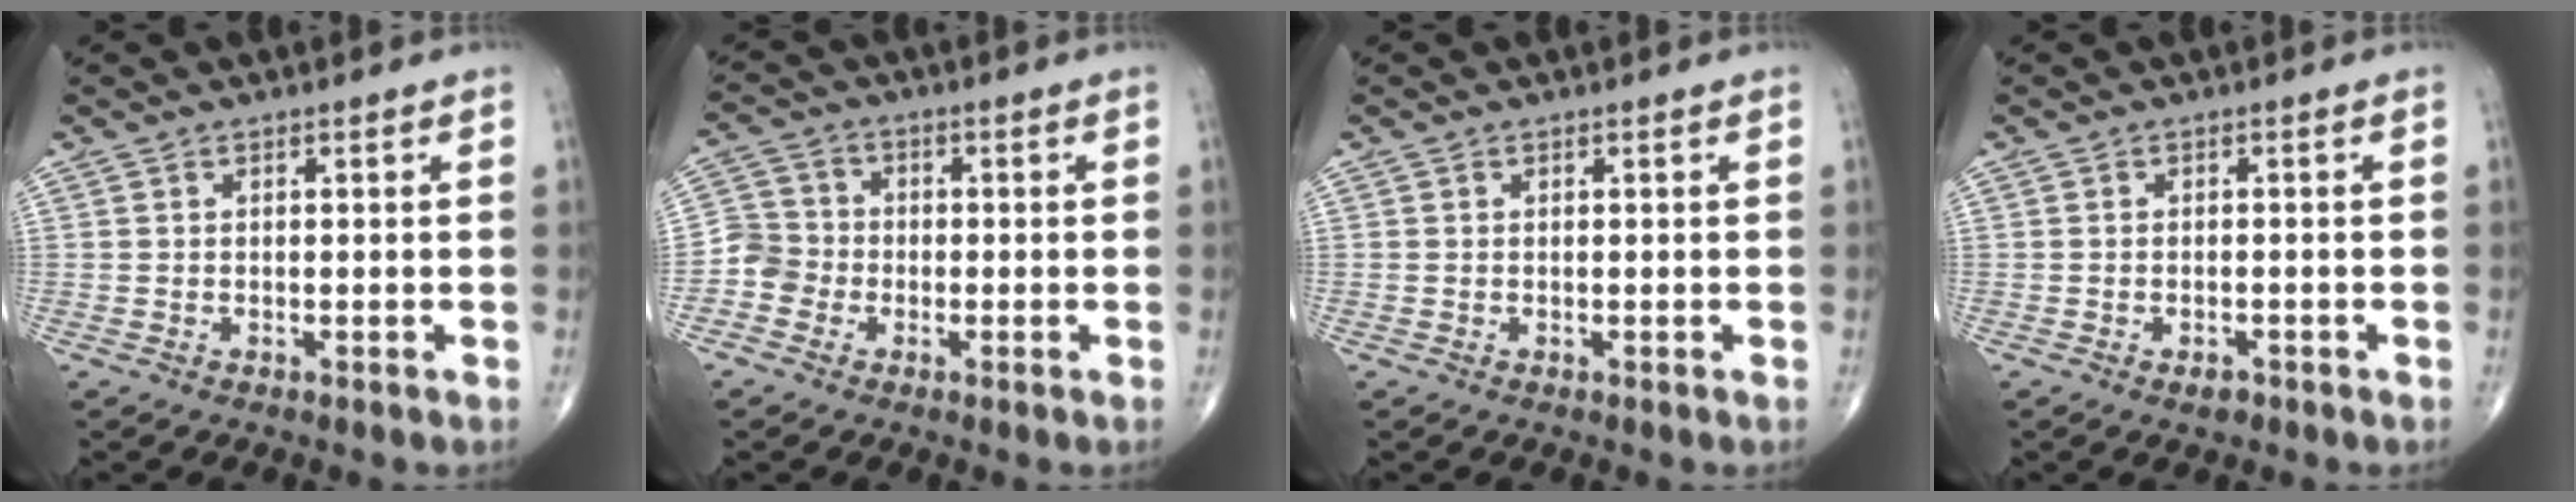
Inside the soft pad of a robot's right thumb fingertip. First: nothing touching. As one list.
[{"total": 5.1, "force": [-2.0, 4.6, 0.8], "torque": [0.005, 0.016, -0.052]}, {"total": 0.0}, {"total": 1.5, "force": [-1.0, 0.7, 0.9], "torque": [-0.013, 0.001, -0.015]}]